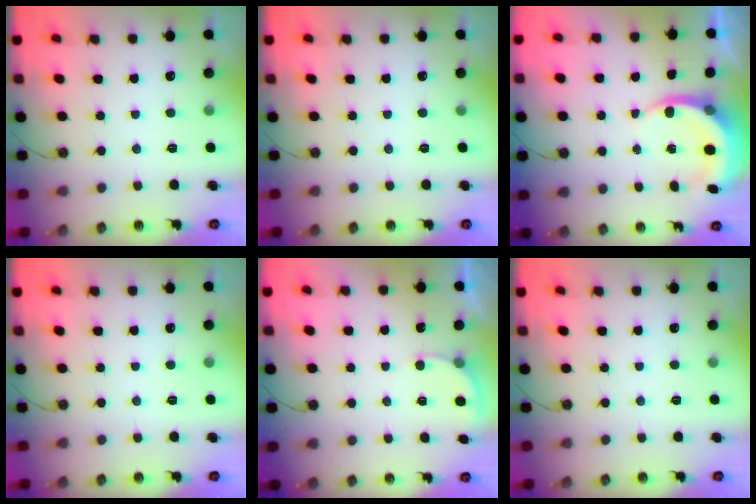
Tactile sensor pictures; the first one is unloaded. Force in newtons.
{"total": 0.0}
{"total": 5.3, "press": 5.3, "slide": 0.5}
{"total": 0.0}
{"total": 2.4, "press": 2.4, "slide": 0.2}
{"total": 0.0}